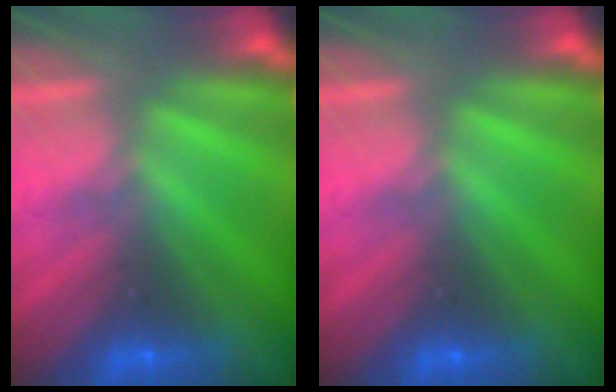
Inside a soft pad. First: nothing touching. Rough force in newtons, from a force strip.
{"total": 0.0}